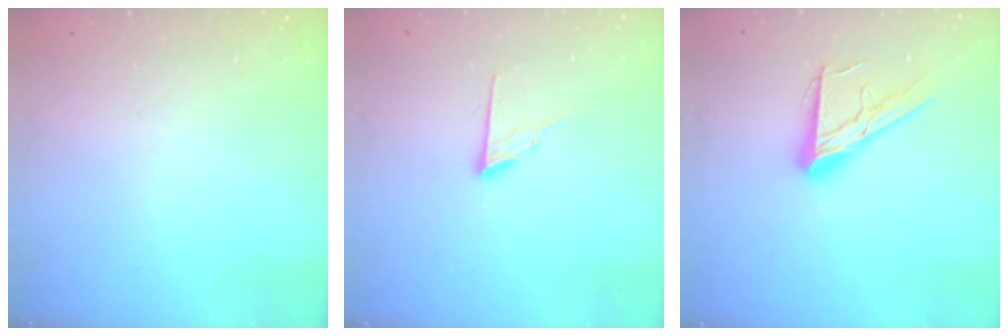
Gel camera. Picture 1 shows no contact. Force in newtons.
{"total": 7.4, "press": 7.4, "slide": 0.6}
{"total": 13.9, "press": 13.8, "slide": 1.3}